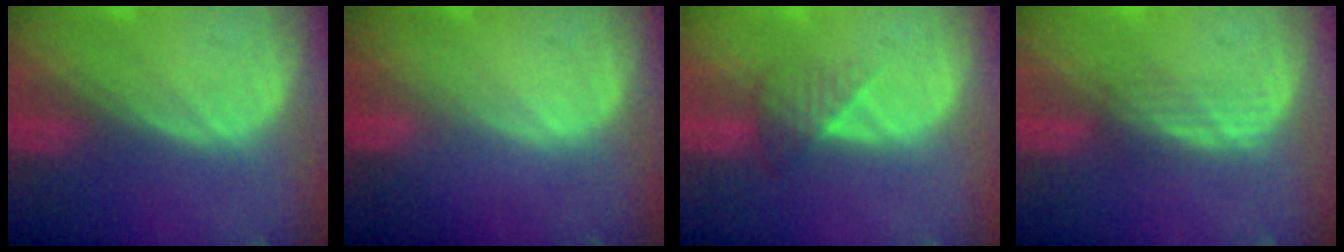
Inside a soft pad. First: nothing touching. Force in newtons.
{"total": 0.0}
{"total": 3.4, "press": 3.0, "slide": 1.5}
{"total": 2.1, "press": 2.1, "slide": 0.2}